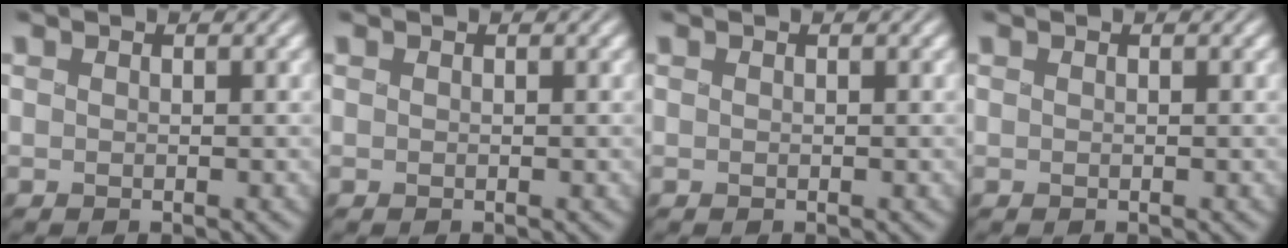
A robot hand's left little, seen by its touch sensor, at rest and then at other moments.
{"total": 0.0}
{"total": 0.0}
{"total": 0.0}